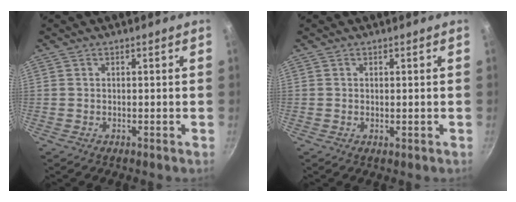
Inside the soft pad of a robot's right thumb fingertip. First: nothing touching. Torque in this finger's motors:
{"motor_torque": [-0.36, 0.08, -0.64, 0.04, -0.03]}